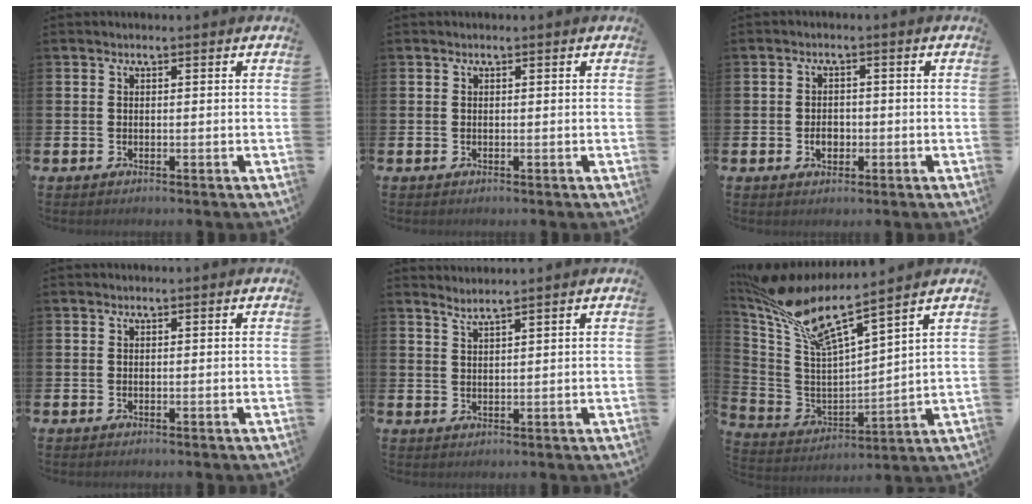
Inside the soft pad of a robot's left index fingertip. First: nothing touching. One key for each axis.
{"total": 0.0}
{"total": 2.5, "fx": -0.7, "fy": 1.8, "fz": 1.5, "tx": -0.014, "ty": -0.003, "tz": -0.020}
{"total": 0.0}
{"total": 1.9, "fx": 1.8, "fy": -0.4, "fz": 0.2, "tx": -0.011, "ty": -0.004, "tz": 0.035}
{"total": 9.5, "fx": 7.6, "fy": 0.8, "fz": 5.6, "tx": -0.145, "ty": -0.054, "tz": 0.124}